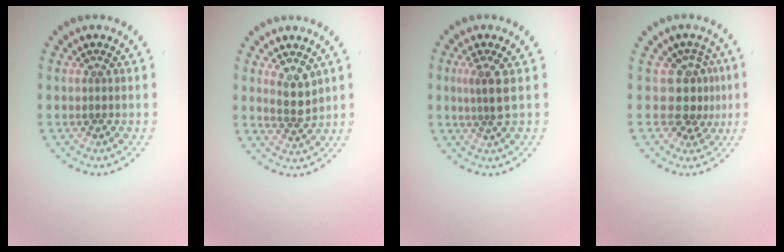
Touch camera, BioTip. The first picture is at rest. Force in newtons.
{"total": 2.5, "press": 2.2, "slide": 1.1}
{"total": 2.2, "press": 1.7, "slide": 1.4}
{"total": 3.0, "press": 2.1, "slide": 2.1}